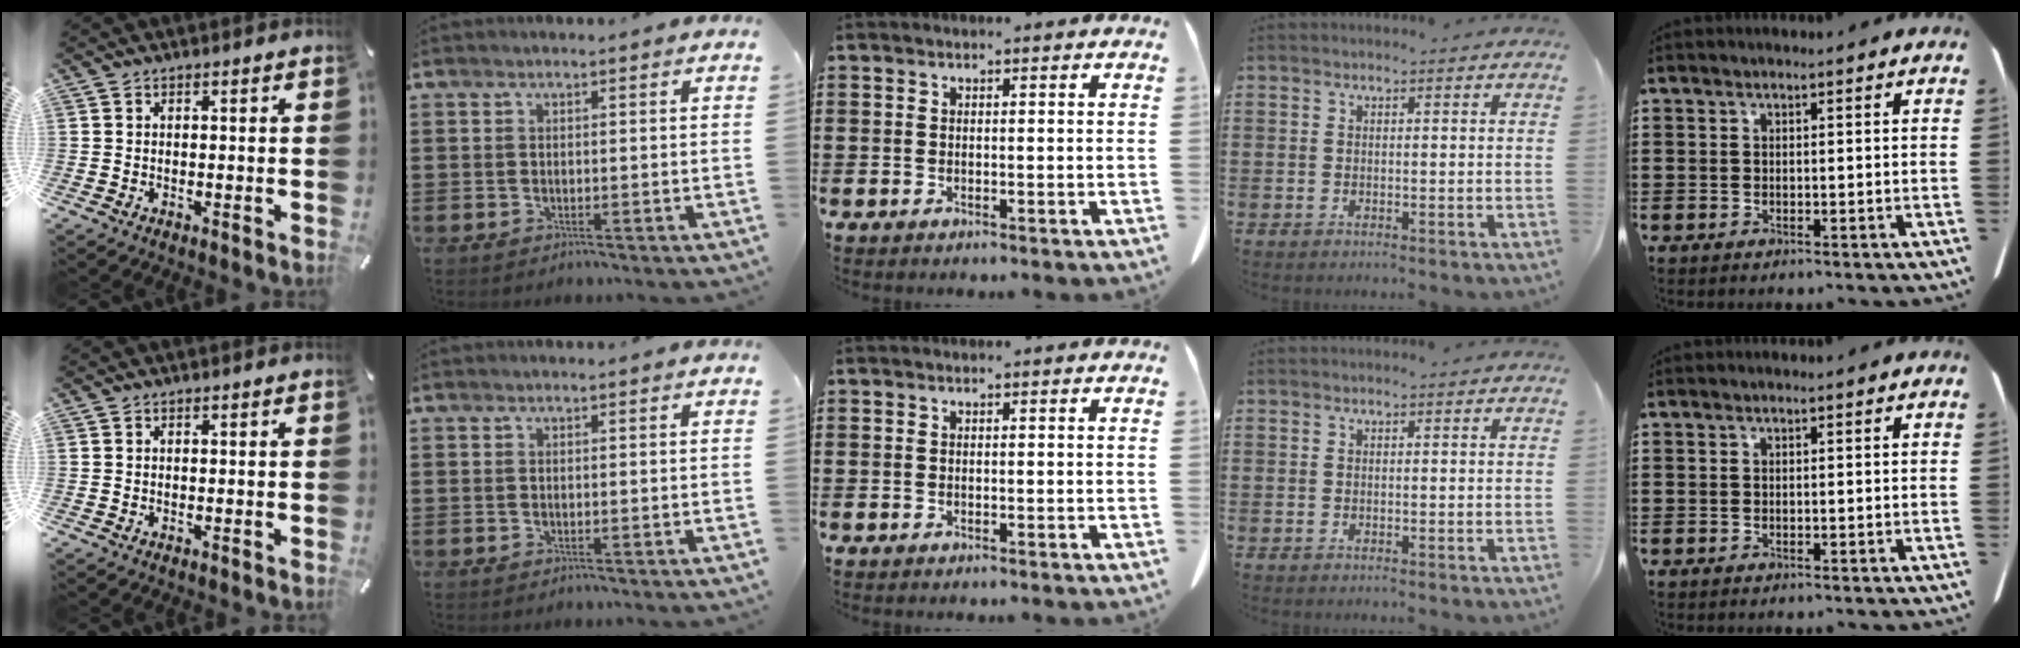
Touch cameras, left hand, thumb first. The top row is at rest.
{}